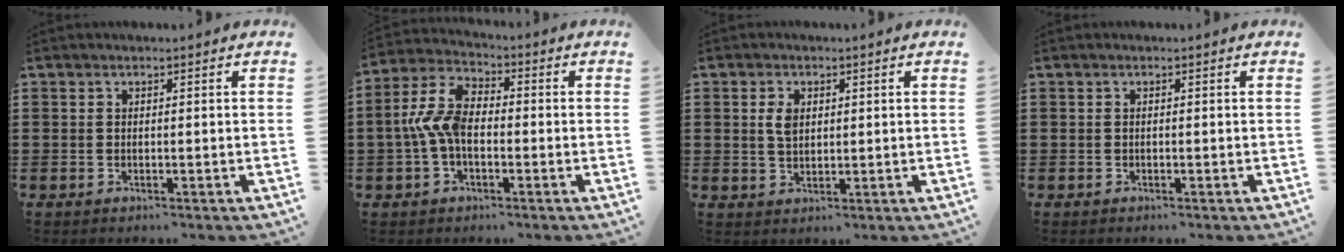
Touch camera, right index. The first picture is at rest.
{"total": 7.3, "force": [-1.1, 4.3, 5.8], "torque": [-0.153, -0.003, -0.030]}
{"total": 3.1, "force": [0.8, 1.9, 2.4], "torque": [-0.052, 0.008, 0.013]}
{"total": 0.0}